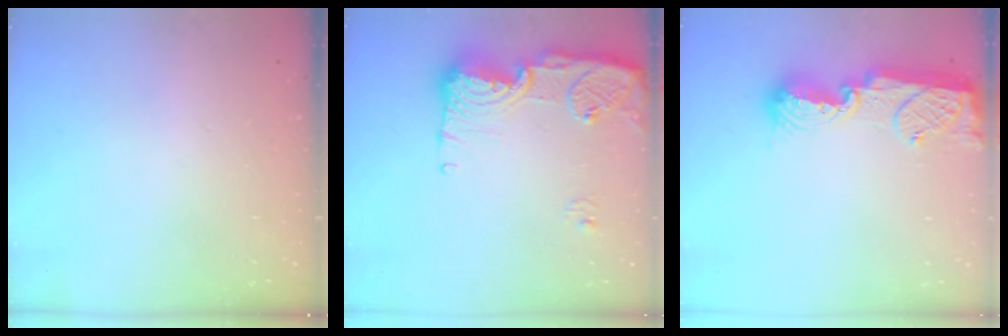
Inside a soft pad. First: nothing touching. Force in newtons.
{"total": 15.8, "press": 15.7, "slide": 1.4}
{"total": 11.0, "press": 11.0, "slide": 0.6}